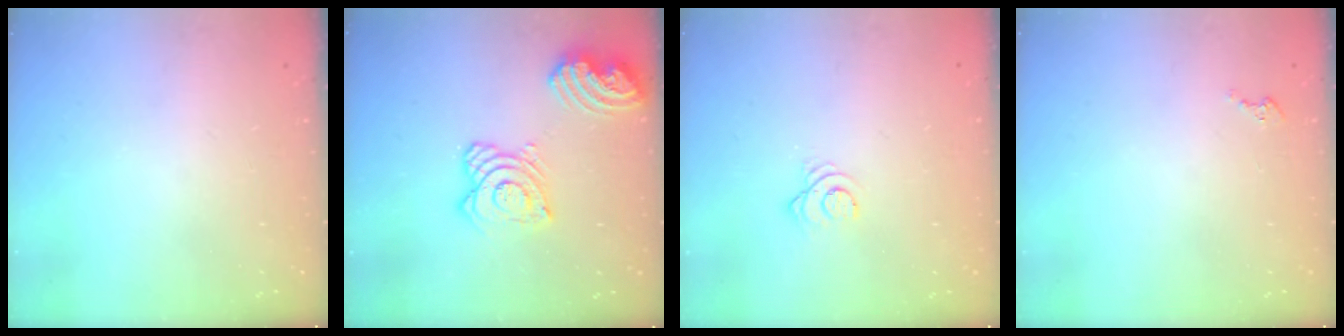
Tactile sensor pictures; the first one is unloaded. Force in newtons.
{"total": 16.3, "press": 16.1, "slide": 2.3}
{"total": 3.6, "press": 3.5, "slide": 0.3}
{"total": 1.6, "press": 1.6, "slide": 0.2}